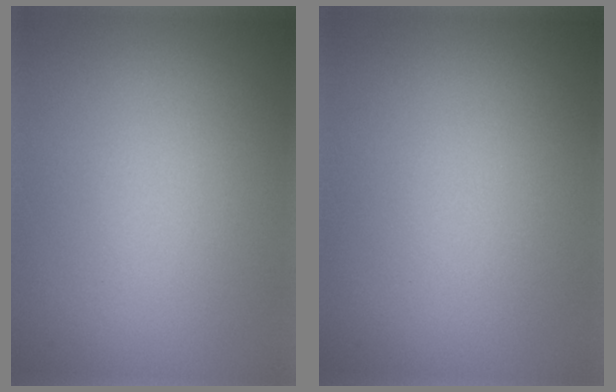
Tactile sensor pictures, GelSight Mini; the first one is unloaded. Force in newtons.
{"total": 0.0}